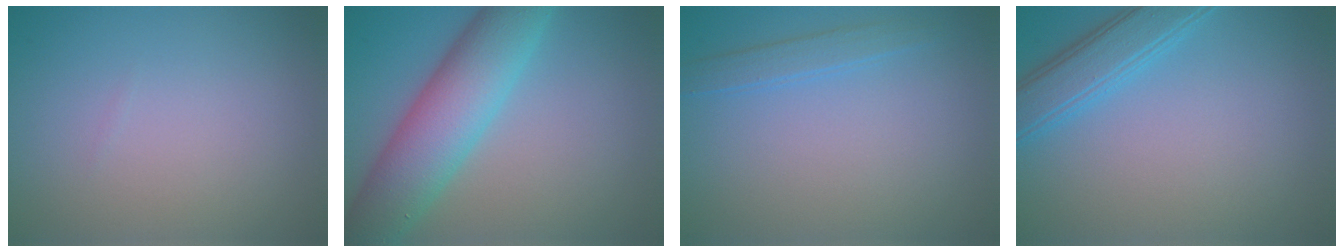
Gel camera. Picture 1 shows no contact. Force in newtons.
{"total": 8.3, "press": 8.3, "slide": 0.2}
{"total": 1.5, "press": 1.5, "slide": 0.0}
{"total": 3.8, "press": 3.8, "slide": 0.1}